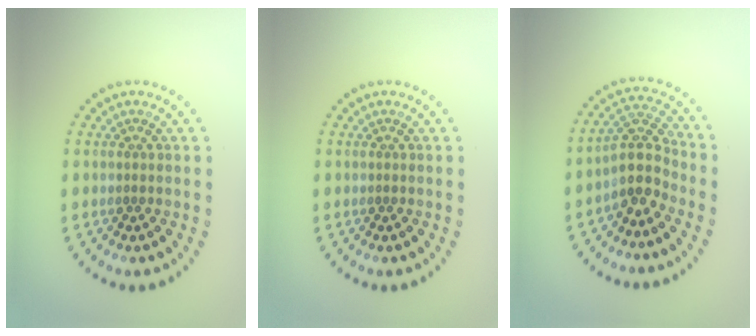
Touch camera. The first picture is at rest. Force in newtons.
{"total": 0.0}
{"total": 3.8, "press": 3.1, "slide": 2.2}